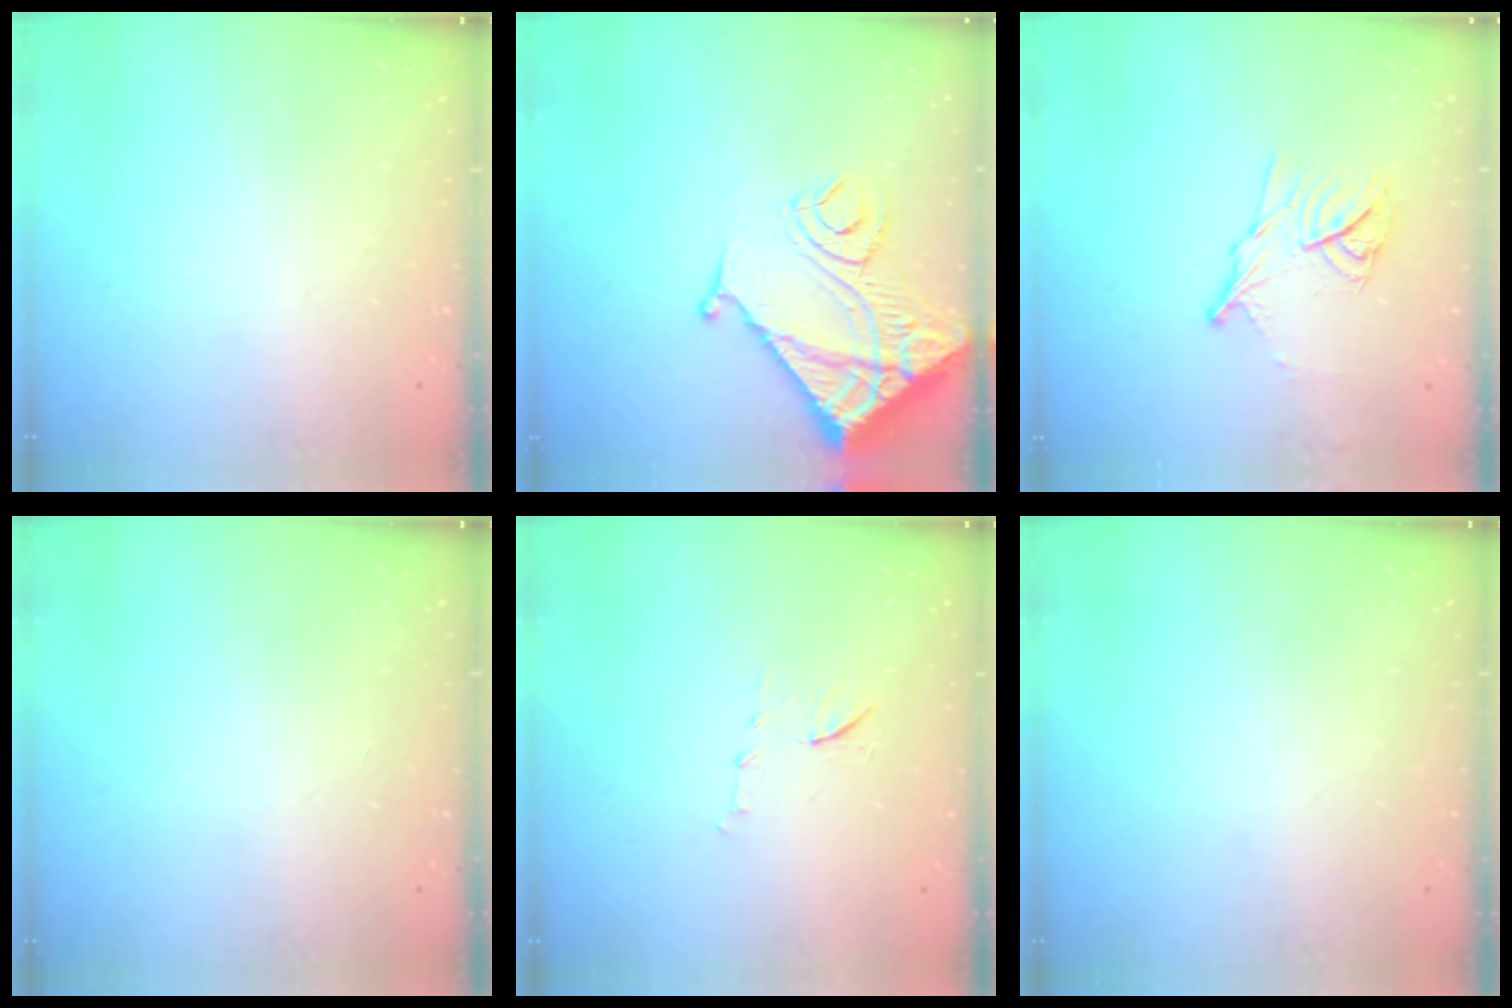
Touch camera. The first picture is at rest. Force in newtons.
{"total": 16.5, "press": 16.4, "slide": 2.0}
{"total": 11.4, "press": 11.4, "slide": 0.3}
{"total": 0.0}
{"total": 6.1, "press": 5.9, "slide": 1.5}
{"total": 0.0}